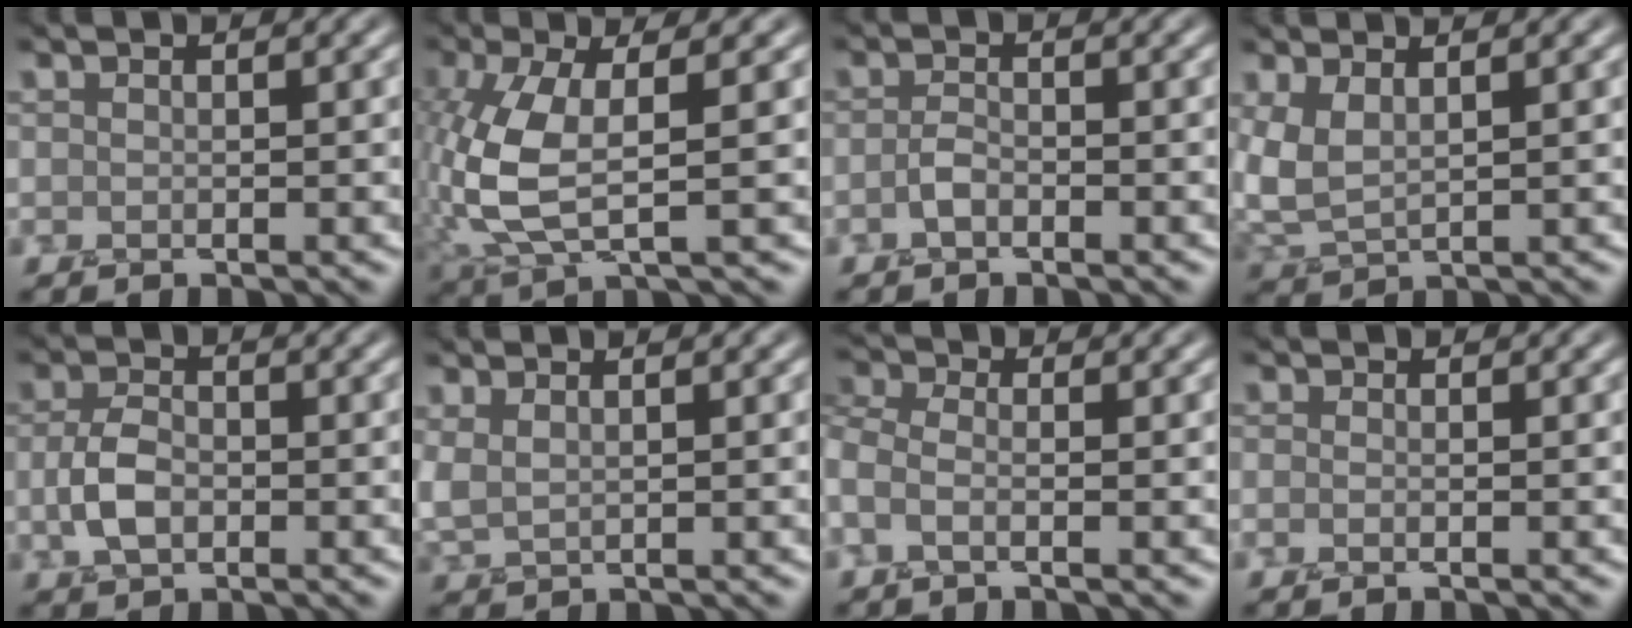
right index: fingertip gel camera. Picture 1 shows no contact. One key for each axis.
{"total": 7.1, "fx": 0.2, "fy": 2.5, "fz": 6.7, "tx": -0.168, "ty": -0.002, "tz": 0.006}
{"total": 1.4, "fx": -0.7, "fy": 0.6, "fz": 1.1, "tx": -0.024, "ty": 0.002, "tz": -0.017}
{"total": 3.9, "fx": 1.3, "fy": 1.9, "fz": 3.2, "tx": -0.086, "ty": 0.003, "tz": 0.028}
{"total": 3.2, "fx": -0.6, "fy": 2.0, "fz": 2.4, "tx": -0.052, "ty": 0.001, "tz": -0.014}
{"total": 2.0, "fx": 0.8, "fy": 0.9, "fz": 1.6, "tx": -0.043, "ty": 0.001, "tz": 0.019}
{"total": 2.7, "fx": -0.5, "fy": 1.6, "fz": 2.1, "tx": -0.055, "ty": 0.002, "tz": -0.028}
{"total": 0.9, "fx": -0.5, "fy": 0.2, "fz": 0.7, "tx": -0.017, "ty": -0.007, "tz": -0.013}